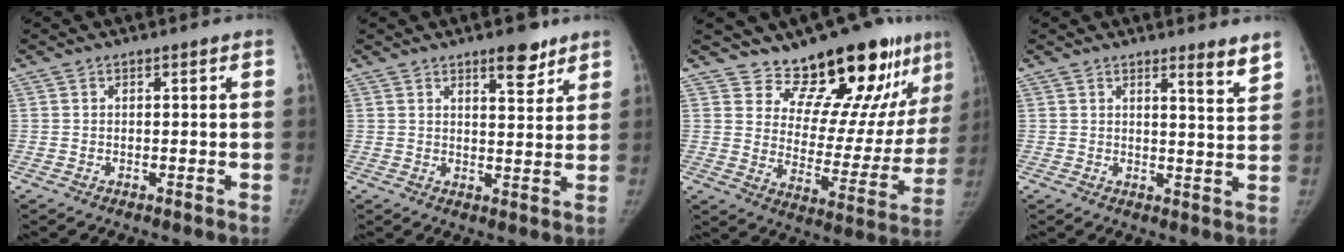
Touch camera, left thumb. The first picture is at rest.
{"total": 6.1, "force": [4.3, 2.2, 3.8], "torque": [-0.029, -0.026, 0.058]}
{"total": 19.3, "force": [15.3, 7.0, 9.4], "torque": [-0.073, -0.113, 0.218]}
{"total": 4.5, "force": [3.5, 0.4, 2.8], "torque": [-0.030, -0.032, 0.046]}